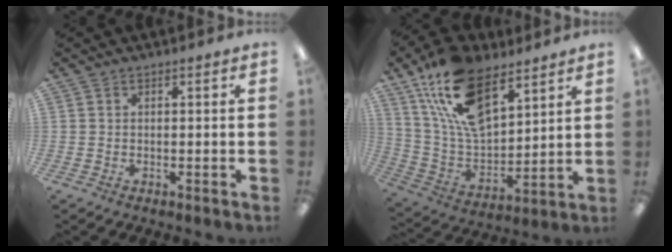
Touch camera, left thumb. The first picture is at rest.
{"total": 19.7, "force": [11.7, 10.0, 12.3], "torque": [-0.264, -0.050, 0.212]}